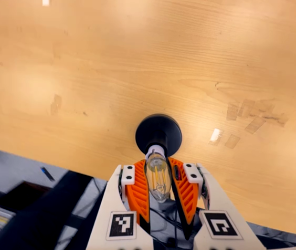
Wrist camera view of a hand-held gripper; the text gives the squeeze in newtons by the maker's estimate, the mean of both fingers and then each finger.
{"total": 18.7, "left": 18.8, "right": 18.6}